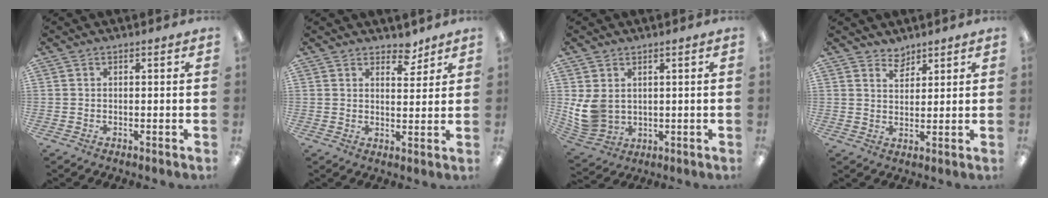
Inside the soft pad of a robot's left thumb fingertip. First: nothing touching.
{"total": 4.9, "force": [4.1, 2.3, 1.4], "torque": [-0.004, -0.026, 0.072]}
{"total": 8.4, "force": [1.6, 6.8, 4.6], "torque": [-0.114, -0.004, 0.035]}
{"total": 4.0, "force": [3.5, 1.8, 0.5], "torque": [-0.001, -0.022, 0.065]}